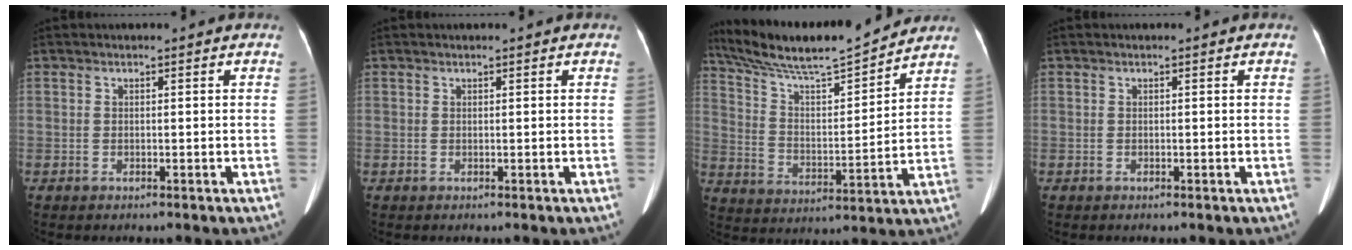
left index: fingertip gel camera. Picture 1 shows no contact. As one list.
[{"total": 0.0}, {"total": 17.5, "force": [15.9, 0.9, 7.1], "torque": [-0.134, 0.010, 0.266]}, {"total": 0.0}]